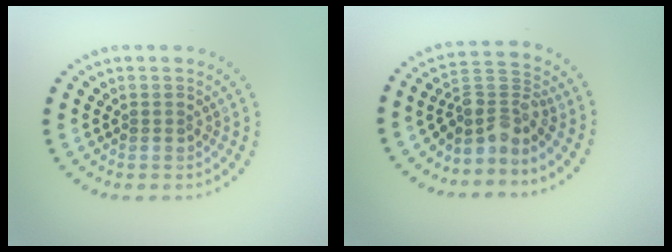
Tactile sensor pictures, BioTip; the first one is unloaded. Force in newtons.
{"total": 3.4, "press": 2.6, "slide": 2.2}